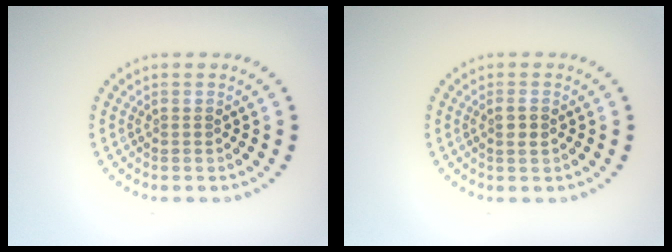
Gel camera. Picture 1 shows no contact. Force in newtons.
{"total": 1.2, "press": 1.1, "slide": 0.5}